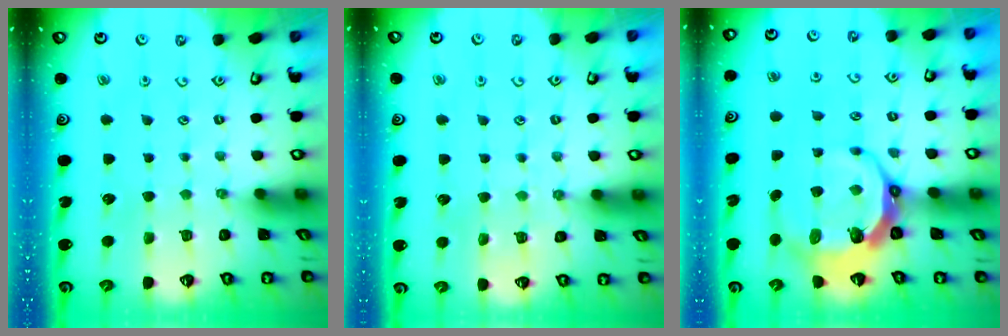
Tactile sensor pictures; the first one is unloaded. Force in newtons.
{"total": 5.5, "press": 5.4, "slide": 0.6}
{"total": 8.4, "press": 7.3, "slide": 4.2}